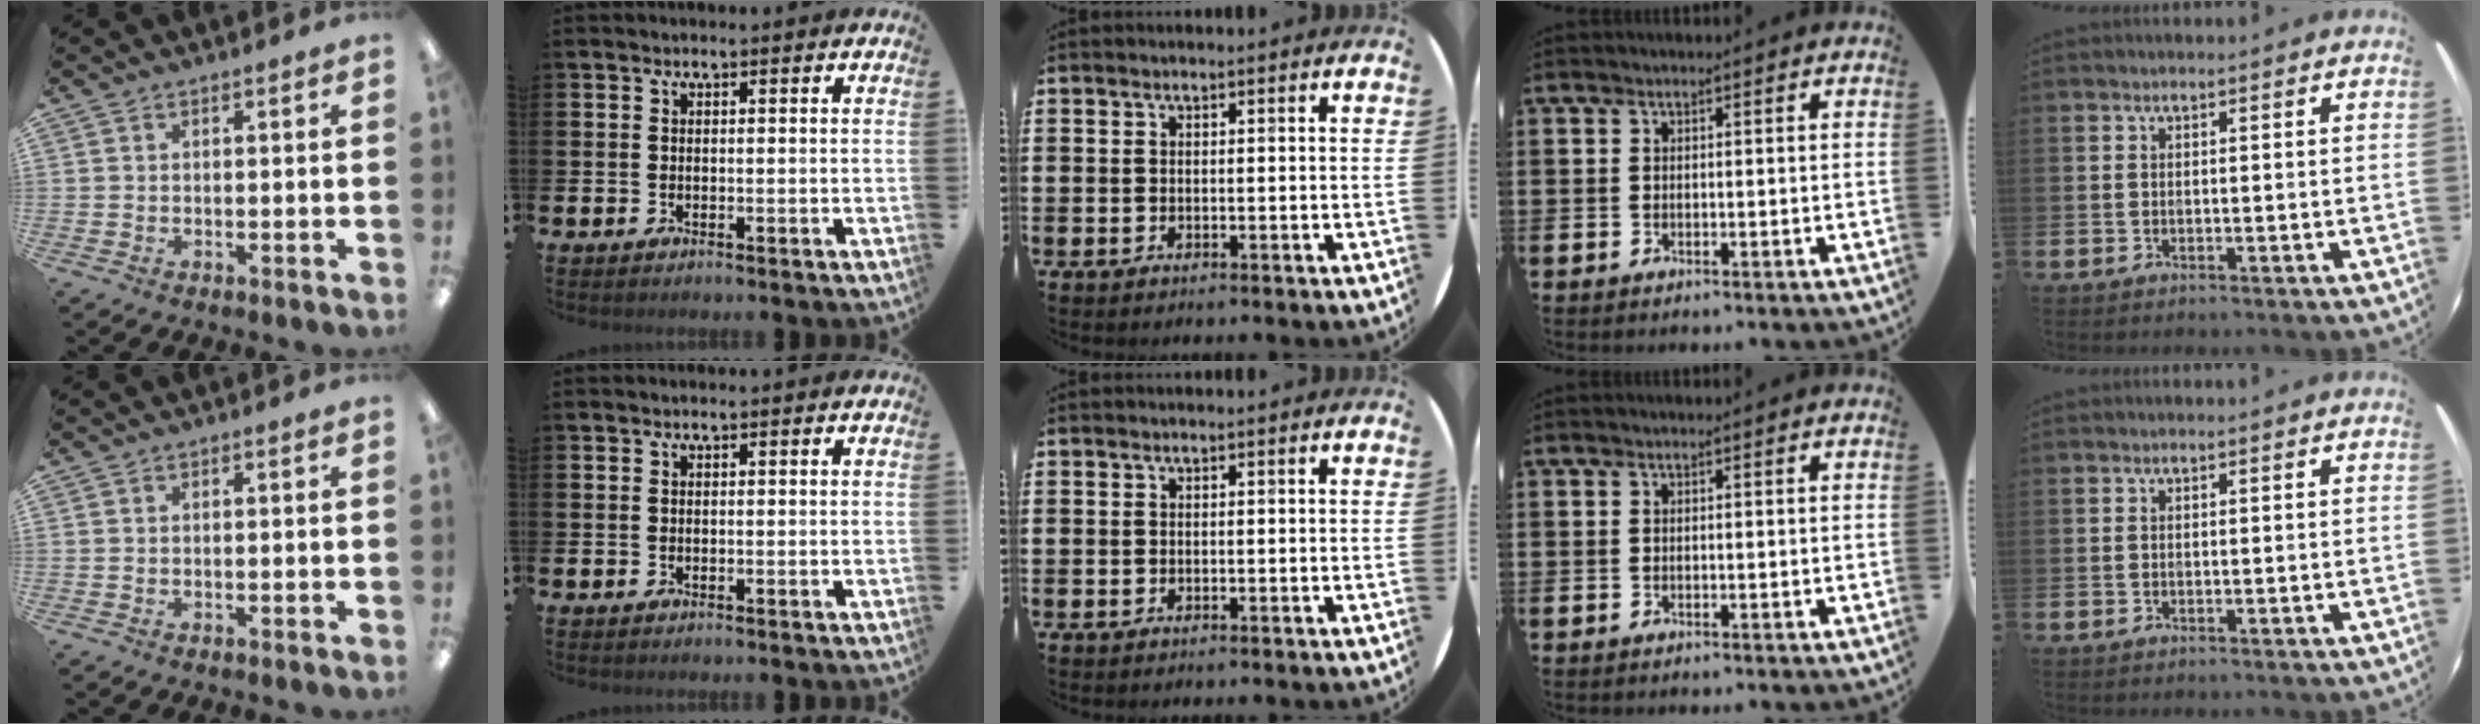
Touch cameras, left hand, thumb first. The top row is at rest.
{}